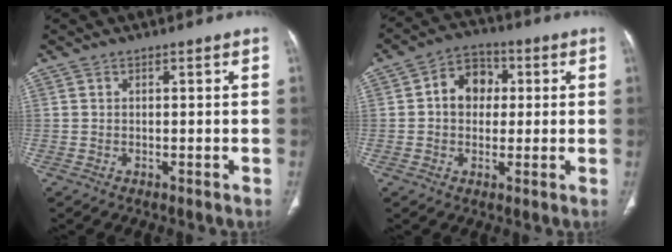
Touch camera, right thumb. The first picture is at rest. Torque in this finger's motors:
{"motor_torque": [0.33, 0.34, 0.49, -0.62, -0.02]}